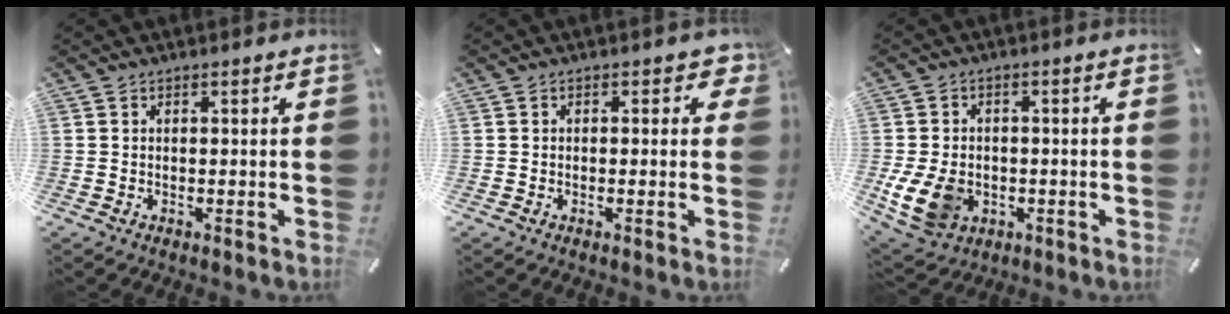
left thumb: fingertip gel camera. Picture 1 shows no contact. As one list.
[{"total": 2.4, "force": [0.3, 1.5, 1.9], "torque": [-0.013, -0.002, -0.001]}, {"total": 10.1, "force": [-2.3, 7.9, 5.9], "torque": [-0.141, 0.006, -0.041]}]